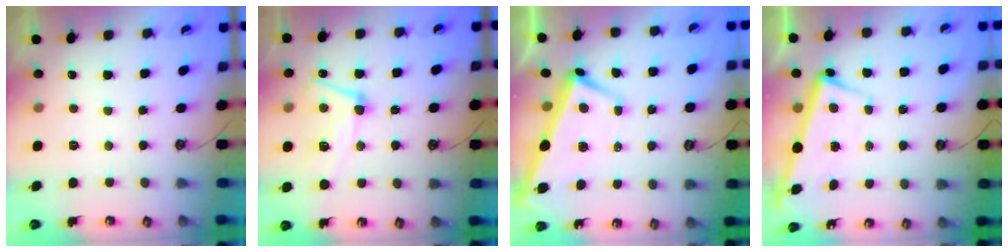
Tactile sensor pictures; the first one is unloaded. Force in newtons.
{"total": 10.0, "press": 9.9, "slide": 1.0}
{"total": 1.6, "press": 1.2, "slide": 0.9}
{"total": 2.3, "press": 2.2, "slide": 0.7}